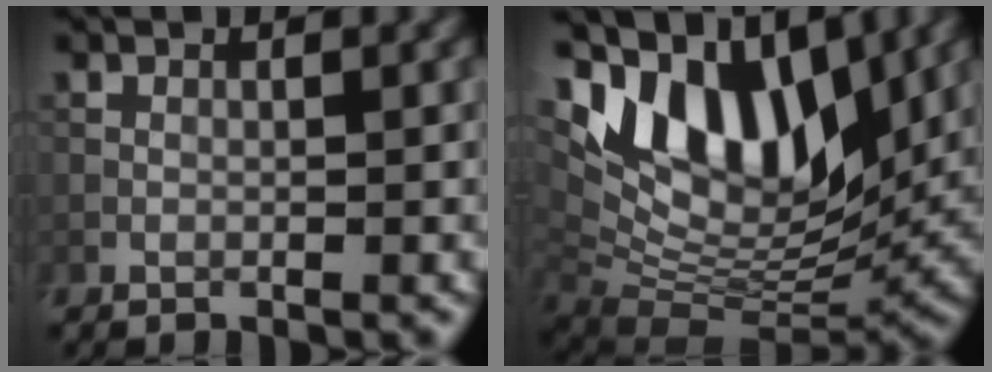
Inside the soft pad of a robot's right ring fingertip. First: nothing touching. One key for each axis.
{"total": 13.1, "fx": 5.3, "fy": 6.7, "fz": 10.0, "tx": -0.179, "ty": 0.012, "tz": 0.097}